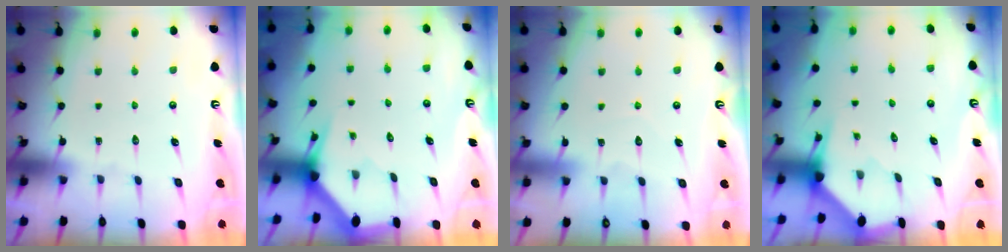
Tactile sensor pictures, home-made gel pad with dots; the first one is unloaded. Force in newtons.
{"total": 3.1, "press": 3.1, "slide": 0.1}
{"total": 3.8, "press": 3.8, "slide": 0.4}
{"total": 2.7, "press": 2.7, "slide": 0.2}